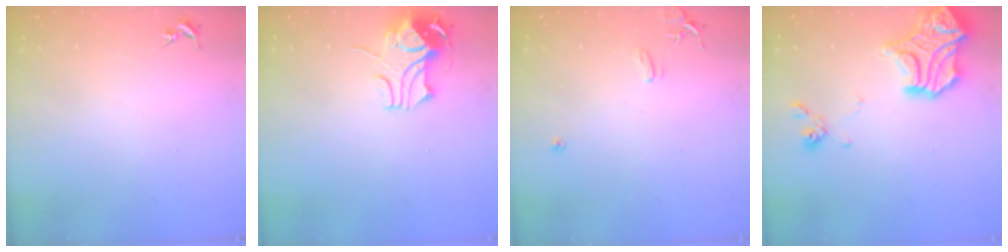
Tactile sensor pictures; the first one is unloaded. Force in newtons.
{"total": 10.3, "press": 10.2, "slide": 0.9}
{"total": 8.5, "press": 8.5, "slide": 0.8}
{"total": 17.9, "press": 17.9, "slide": 0.7}